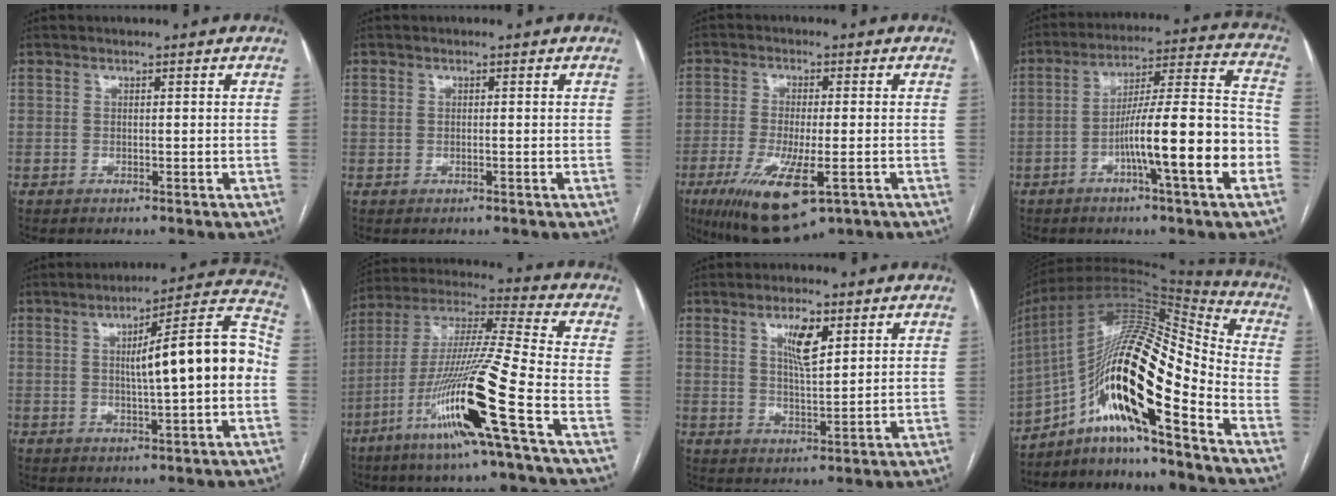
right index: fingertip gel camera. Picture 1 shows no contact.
{"total": 0.7, "force": [0.1, 0.4, 0.5], "torque": [-0.017, 0.005, 0.005]}
{"total": 12.3, "force": [-5.6, 3.2, 10.5], "torque": [-0.193, -0.032, -0.083]}
{"total": 15.9, "force": [-5.4, 0.4, 14.9], "torque": [-0.233, 0.013, -0.086]}
{"total": 13.2, "force": [-0.1, 1.2, 13.2], "torque": [-0.183, 0.033, -0.002]}
{"total": 18.5, "force": [-8.1, -1.6, 16.6], "torque": [-0.340, -0.029, -0.158]}
{"total": 5.5, "force": [2.7, 1.3, 4.6], "torque": [-0.086, -0.002, 0.051]}
{"total": 21.1, "force": [-9.6, 3.5, 18.5], "torque": [-0.336, 0.019, -0.164]}